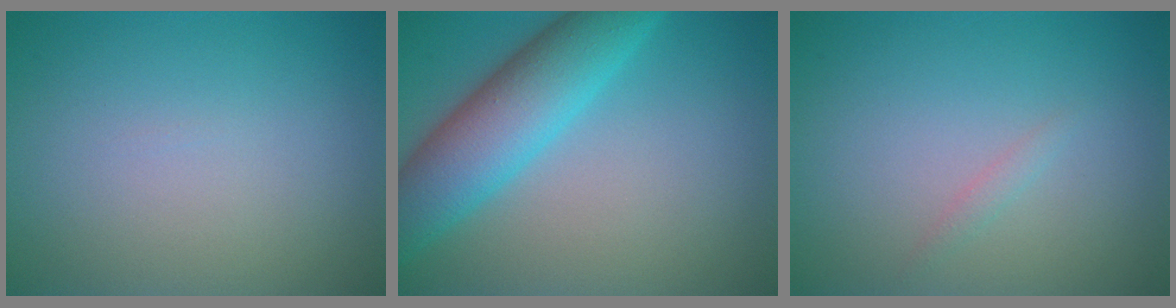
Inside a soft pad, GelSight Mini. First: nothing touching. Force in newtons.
{"total": 7.4, "press": 7.4, "slide": 0.3}
{"total": 0.7, "press": 0.7, "slide": 0.1}